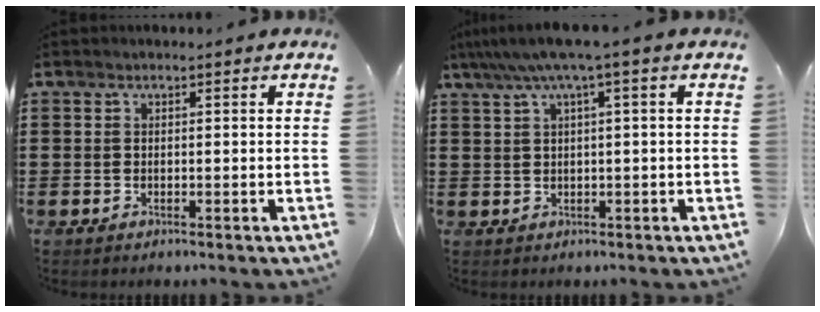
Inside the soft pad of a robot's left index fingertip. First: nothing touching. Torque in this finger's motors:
{"motor_torque": [0.33, -0.66, 0.82, 0.21]}